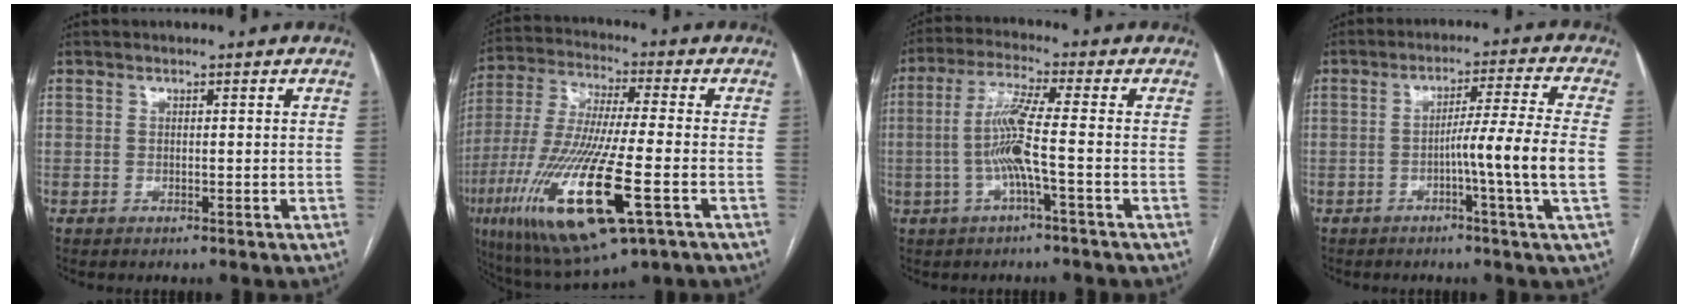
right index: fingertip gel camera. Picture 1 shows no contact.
{"total": 20.5, "force": [-7.7, 3.1, 18.8], "torque": [-0.417, -0.044, -0.132]}
{"total": 8.4, "force": [-1.6, -0.7, 8.3], "torque": [-0.175, 0.010, -0.034]}
{"total": 9.2, "force": [-2.0, -2.1, 8.7], "torque": [-0.139, -0.003, -0.036]}